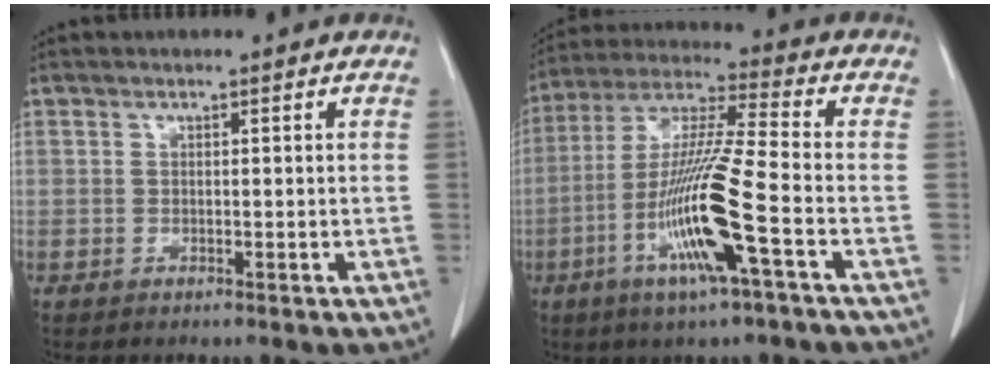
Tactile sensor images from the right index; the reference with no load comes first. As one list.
[{"total": 15.1, "force": [-5.4, -0.2, 14.1], "torque": [-0.290, -0.014, -0.107]}]